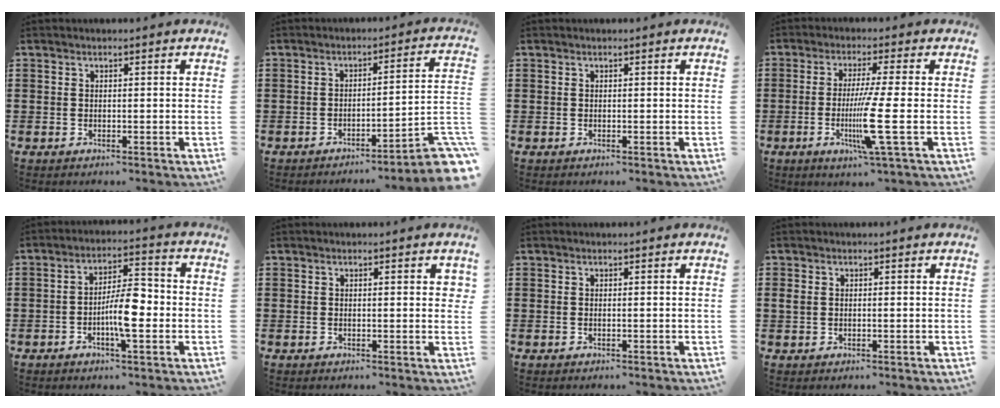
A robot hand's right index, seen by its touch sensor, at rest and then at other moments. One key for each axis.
{"total": 5.5, "fx": -3.7, "fy": 0.3, "fz": 4.1, "tx": -0.058, "ty": -0.021, "tz": -0.073}
{"total": 0.0}
{"total": 9.1, "fx": -1.8, "fy": -0.7, "fz": 8.9, "tx": -0.180, "ty": -0.031, "tz": -0.042}
{"total": 7.5, "fx": -2.0, "fy": 2.2, "fz": 6.8, "tx": -0.130, "ty": 0.002, "tz": -0.040}
{"total": 0.9, "fx": 0.3, "fy": 0.2, "fz": 0.9, "tx": -0.017, "ty": 0.002, "tz": 0.004}
{"total": 0.0}
{"total": 1.3, "fx": 0.1, "fy": 1.1, "fz": 0.8, "tx": -0.026, "ty": 0.003, "tz": -0.002}